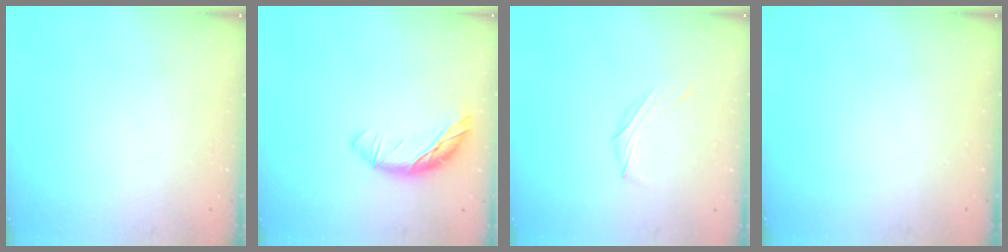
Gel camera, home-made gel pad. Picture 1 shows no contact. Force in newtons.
{"total": 11.1, "press": 11.1, "slide": 0.7}
{"total": 4.1, "press": 3.9, "slide": 1.2}
{"total": 0.0}